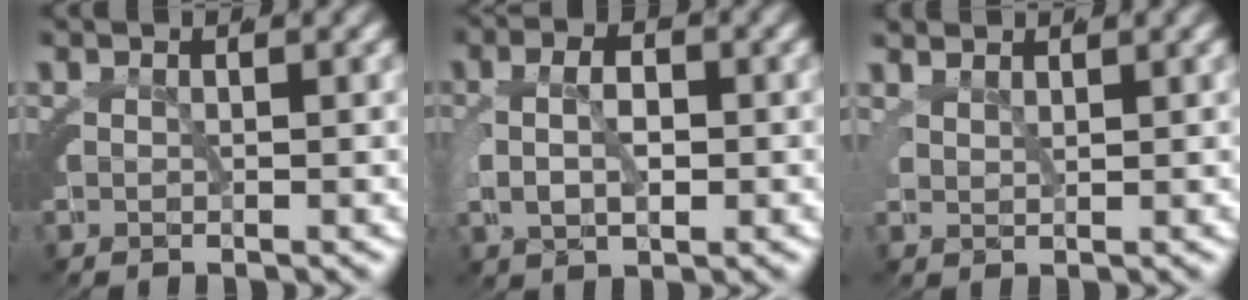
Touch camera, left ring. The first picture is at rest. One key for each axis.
{"total": 4.3, "fx": -0.2, "fy": 2.4, "fz": 3.5, "tx": -0.049, "ty": 0.008, "tz": -0.005}
{"total": 2.2, "fx": 2.1, "fy": 0.3, "fz": 0.6, "tx": -0.005, "ty": 0.007, "tz": 0.037}